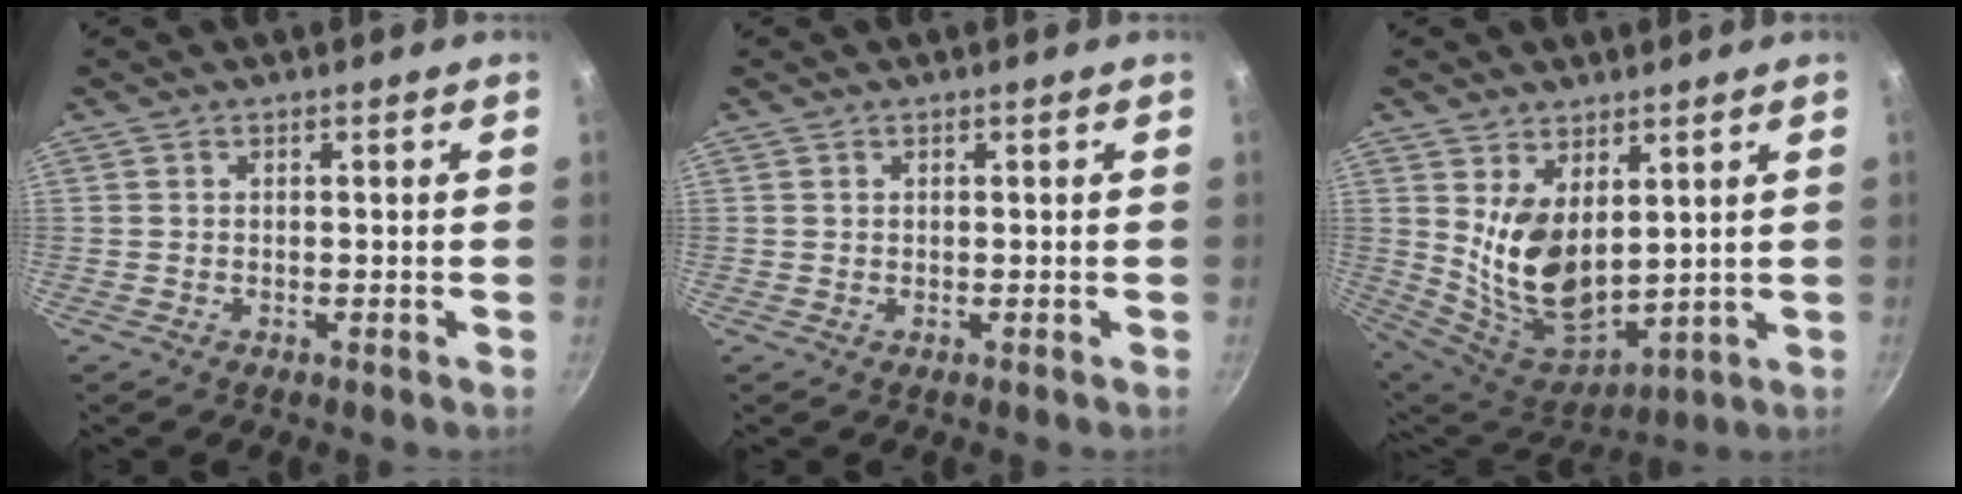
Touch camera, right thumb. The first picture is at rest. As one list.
[{"total": 0.0}, {"total": 12.9, "force": [3.7, 7.5, 9.8], "torque": [-0.159, -0.051, 0.092]}]